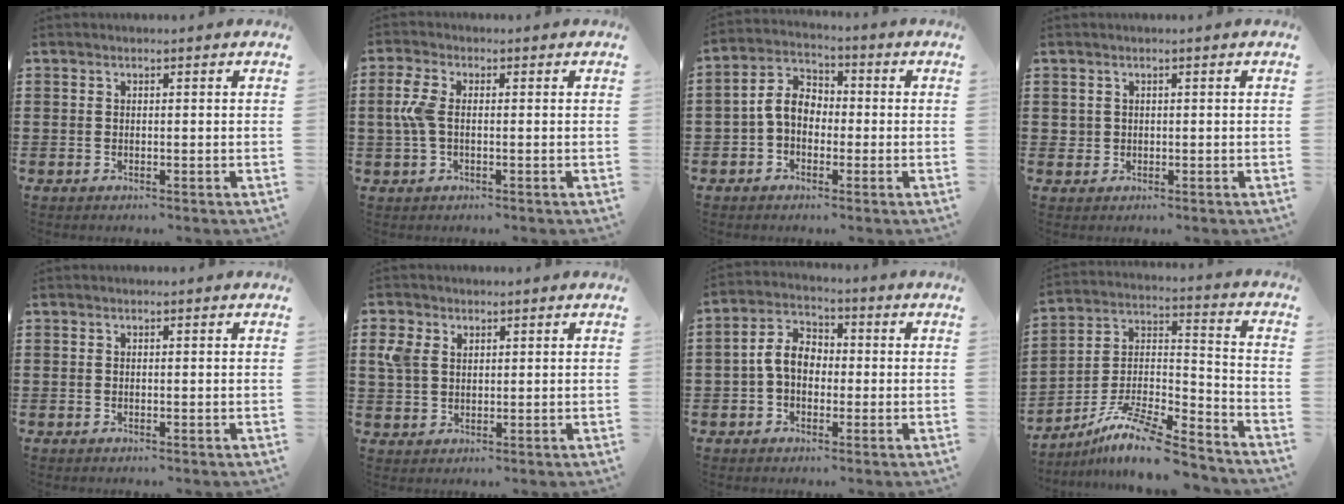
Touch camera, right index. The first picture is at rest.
{"total": 5.0, "force": [-0.1, 2.4, 4.3], "torque": [-0.119, -0.005, -0.013]}
{"total": 5.6, "force": [-0.9, 4.0, 3.8], "torque": [-0.101, 0.008, -0.025]}
{"total": 1.2, "force": [0.2, 1.2, 0.1], "torque": [-0.005, 0.006, 0.003]}
{"total": 0.0}
{"total": 4.2, "force": [1.9, 3.1, 2.1], "torque": [-0.062, 0.010, 0.033]}
{"total": 5.9, "force": [-0.5, 4.1, 4.2], "torque": [-0.107, 0.007, -0.018]}
{"total": 10.3, "force": [-8.4, 2.0, 5.6], "torque": [-0.109, 0.017, -0.168]}